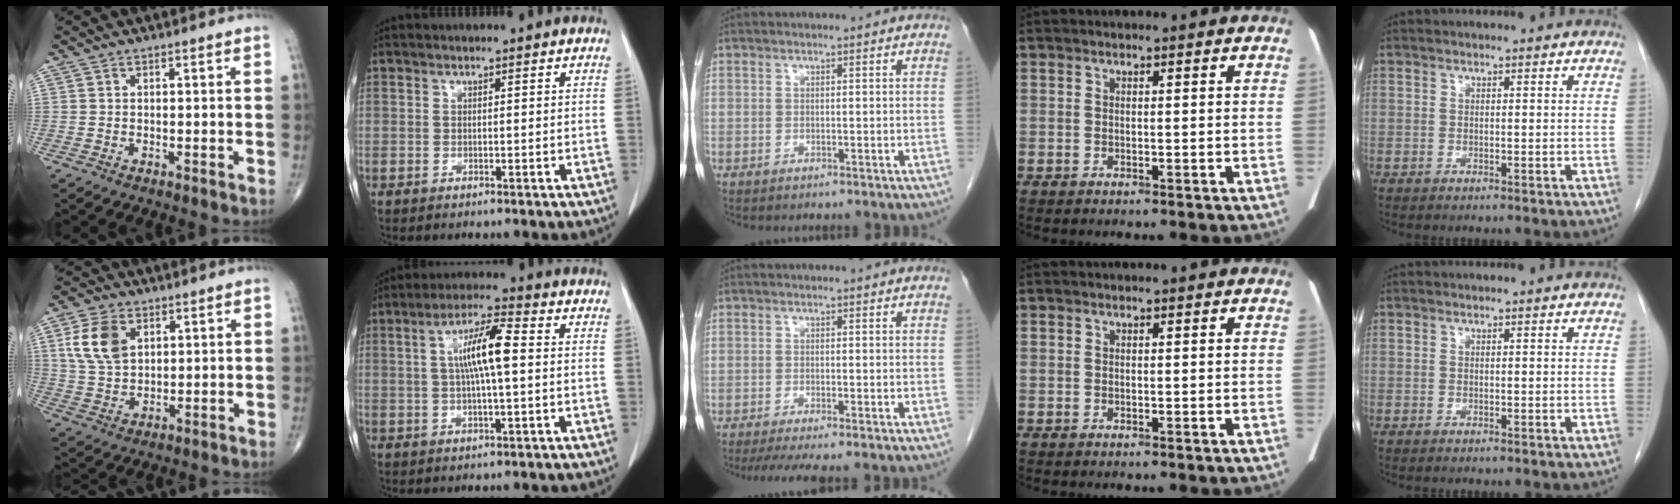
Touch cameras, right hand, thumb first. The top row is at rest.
{"thumb": {"total": 9.3, "force": [3.3, 6.1, 6.3], "torque": [-0.114, -0.008, 0.068]}, "index": {"total": 8.2, "force": [1.0, 1.0, 8.1], "torque": [-0.152, 0.011, 0.013]}, "middle": {"total": 5.0, "force": [-4.0, 0.1, 3.0], "torque": [-0.043, -0.012, -0.064]}}